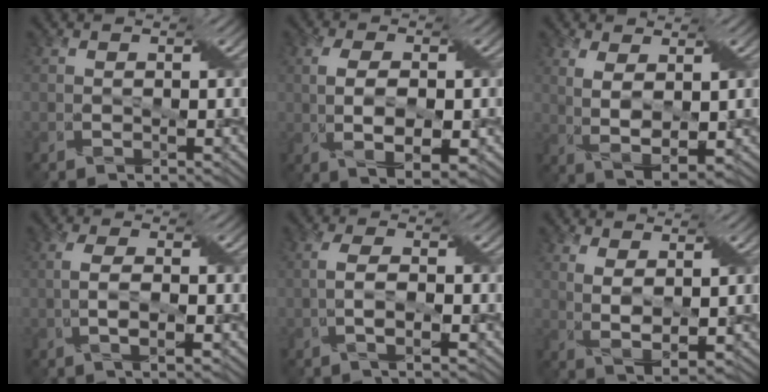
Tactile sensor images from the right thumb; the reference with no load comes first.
{"total": 5.9, "force": [-0.5, 2.8, 5.2], "torque": [-0.102, -0.008, -0.001]}
{"total": 4.5, "force": [1.5, 1.7, 3.9], "torque": [-0.092, -0.003, 0.028]}
{"total": 2.9, "force": [-0.4, 0.7, 2.7], "torque": [-0.066, 0.001, -0.011]}
{"total": 2.8, "force": [-0.6, 0.6, 2.6], "torque": [-0.064, 0.003, -0.016]}
{"total": 3.4, "force": [1.7, 1.0, 2.8], "torque": [-0.070, -0.004, 0.031]}